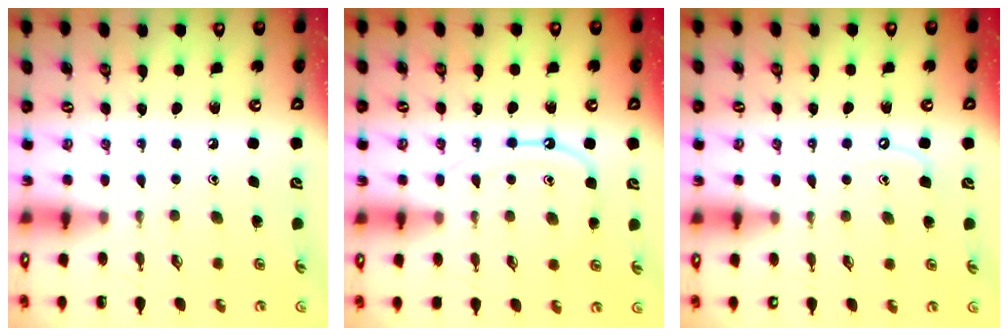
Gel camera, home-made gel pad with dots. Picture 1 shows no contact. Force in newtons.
{"total": 9.2, "press": 9.2, "slide": 0.9}
{"total": 3.8, "press": 3.8, "slide": 0.6}